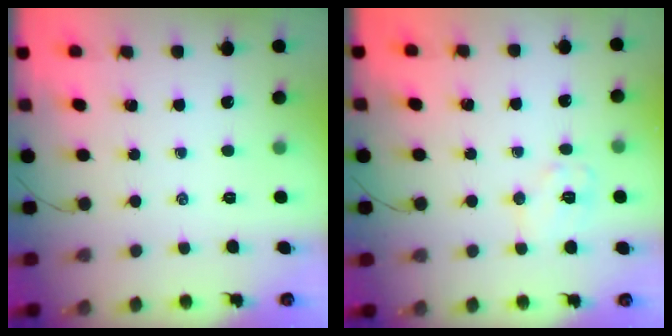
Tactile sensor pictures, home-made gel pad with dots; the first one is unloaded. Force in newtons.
{"total": 7.6, "press": 7.5, "slide": 1.0}